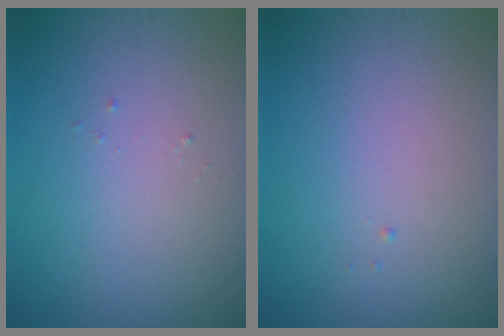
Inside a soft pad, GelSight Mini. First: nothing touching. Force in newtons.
{"total": 0.0}